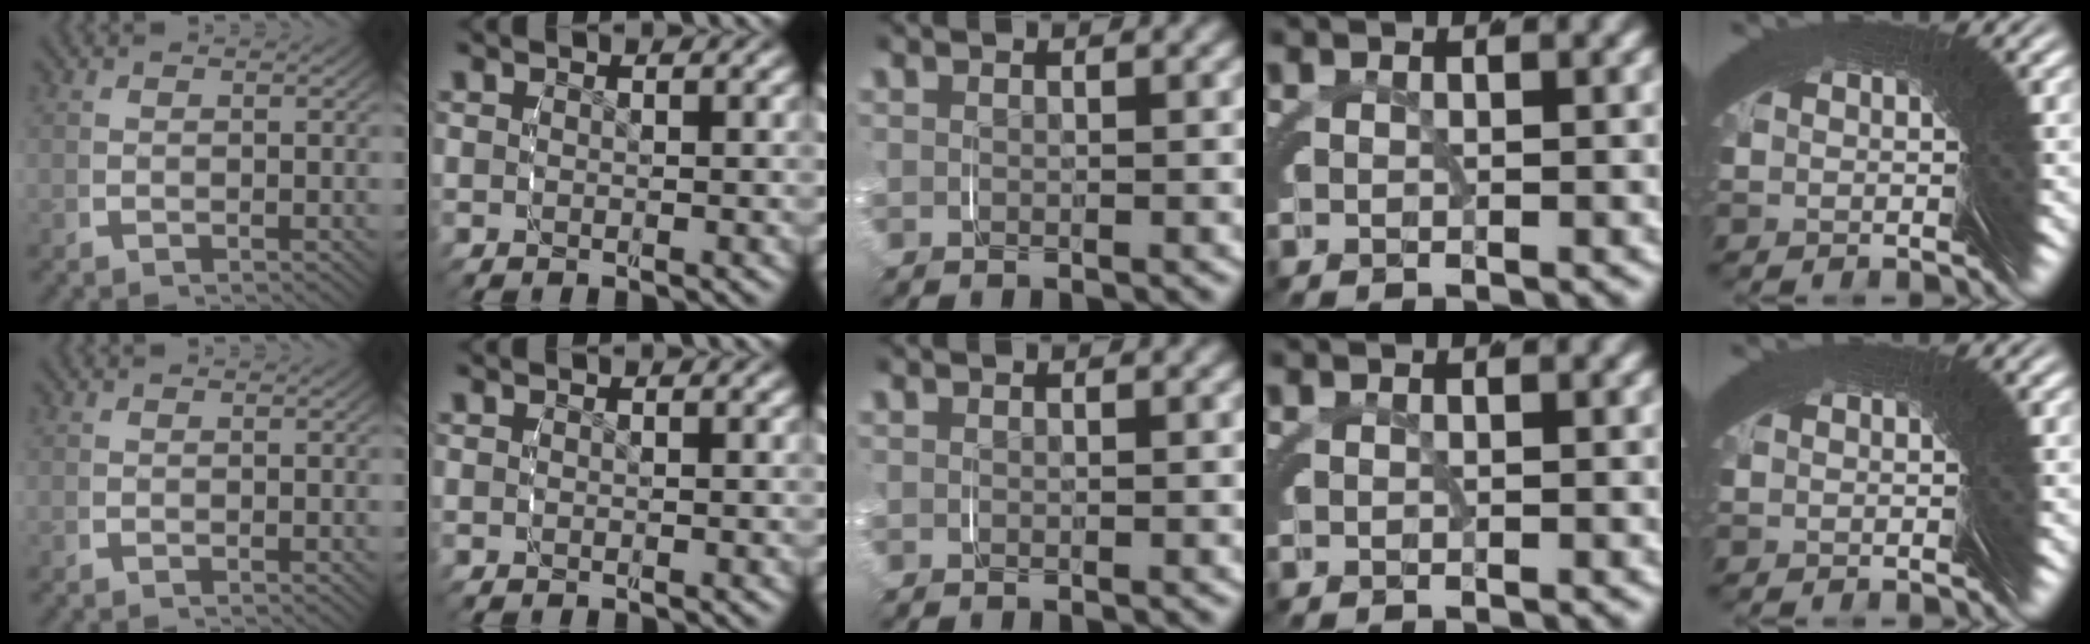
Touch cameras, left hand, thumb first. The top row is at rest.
{}